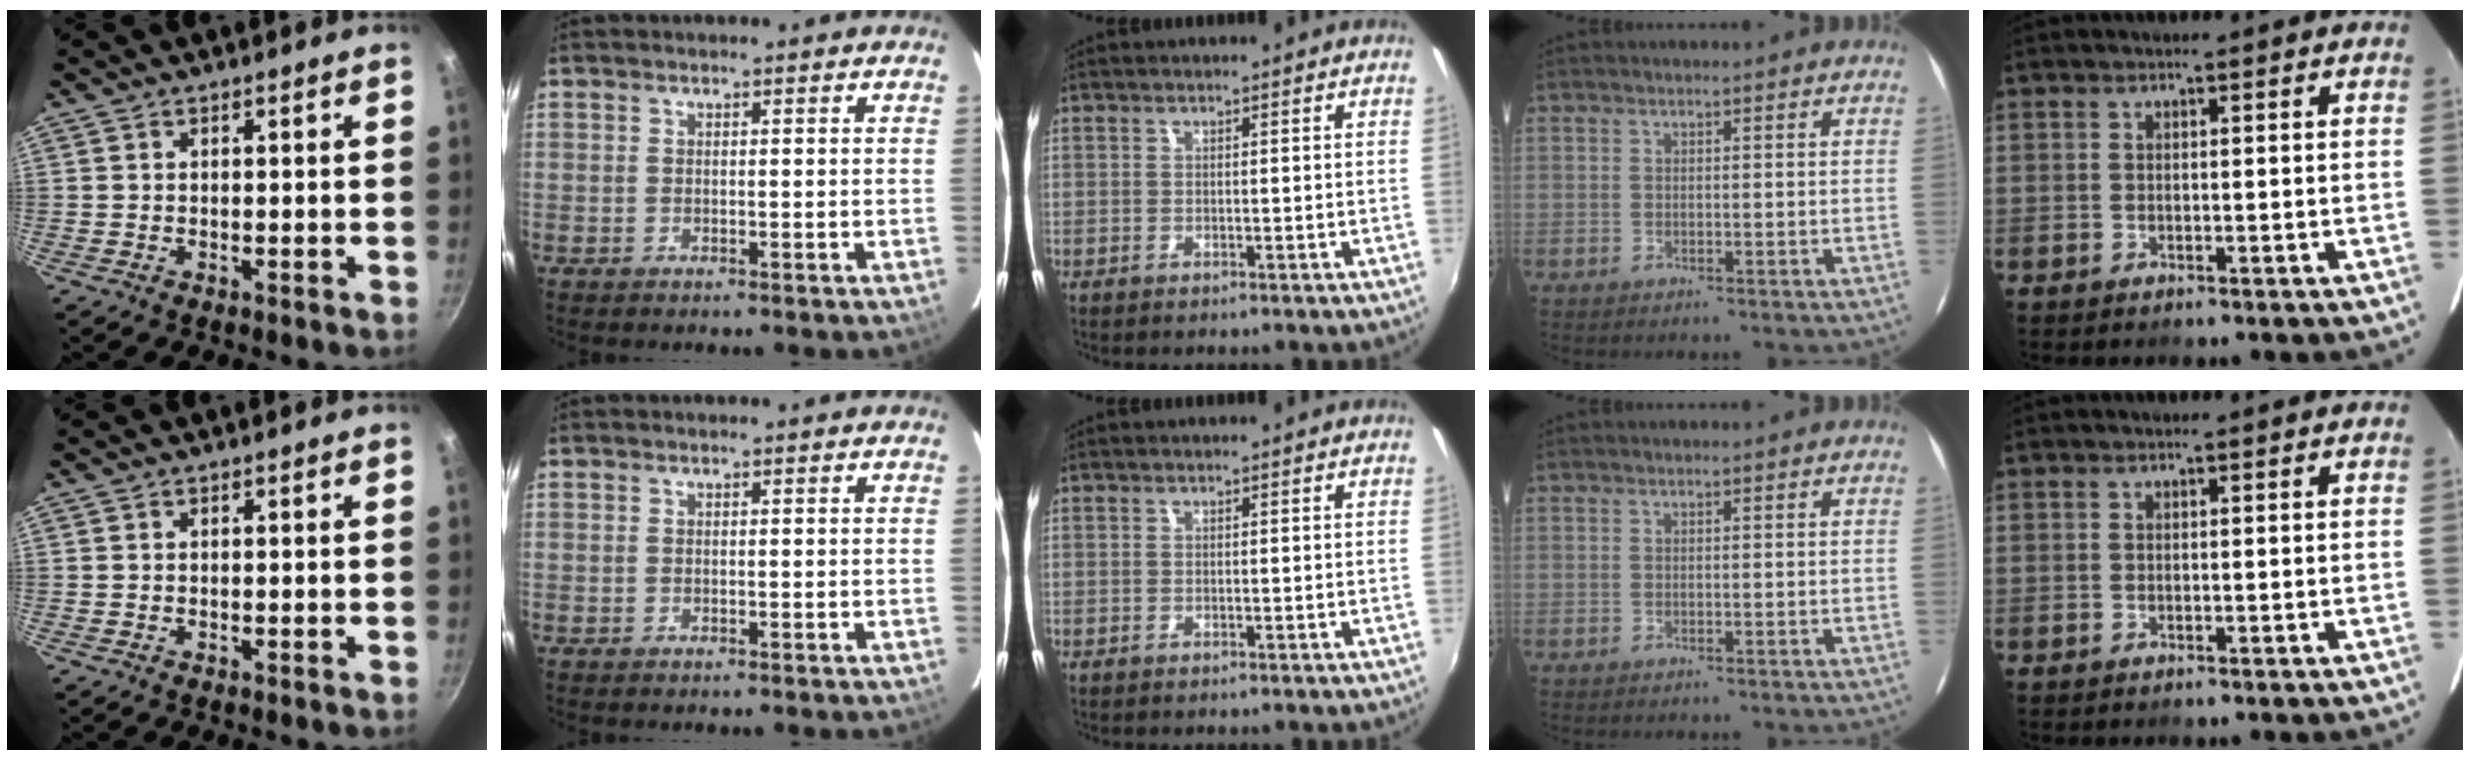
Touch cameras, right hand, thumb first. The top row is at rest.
{}